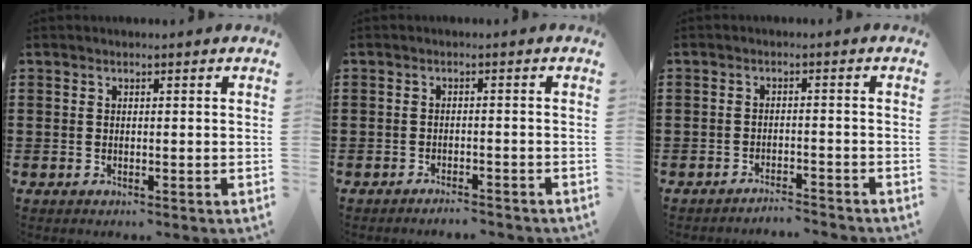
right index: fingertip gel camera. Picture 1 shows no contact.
{"total": 1.6, "force": [-1.6, 0.1, 0.2], "torque": [-0.009, 0.002, -0.033]}
{"total": 2.4, "force": [-2.4, -0.1, 0.2], "torque": [-0.008, 0.002, -0.051]}